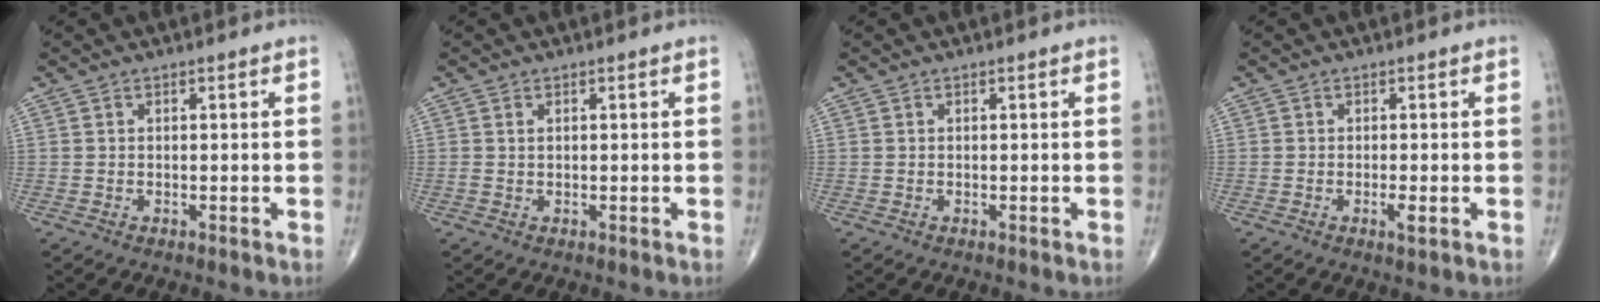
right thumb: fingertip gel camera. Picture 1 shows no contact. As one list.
[{"total": 0.9, "force": [0.3, 0.5, 0.7], "torque": [-0.018, 0.001, 0.008]}, {"total": 0.0}, {"total": 1.7, "force": [-0.6, 0.4, 1.6], "torque": [-0.031, -0.005, -0.011]}]